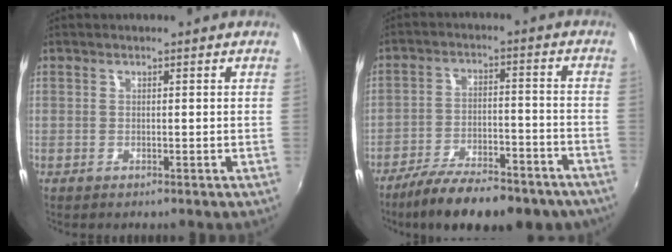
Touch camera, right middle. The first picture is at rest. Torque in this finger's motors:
{"motor_torque": [1.17, -0.97, 0.29, 0.09]}